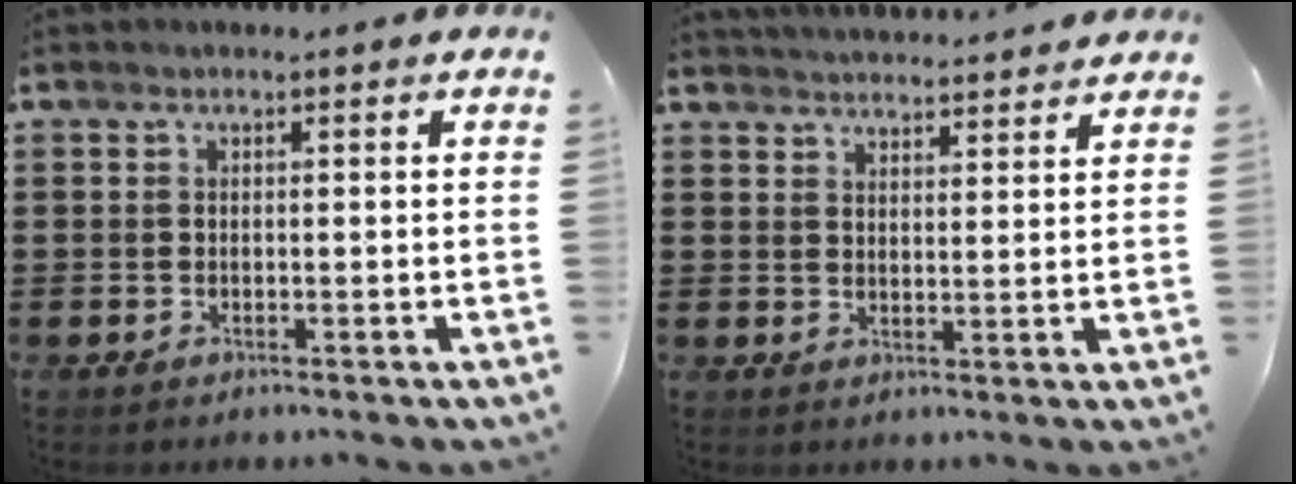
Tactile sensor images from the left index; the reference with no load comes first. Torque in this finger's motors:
{"motor_torque": [1.11, -1.03, 0.18, 0.03]}